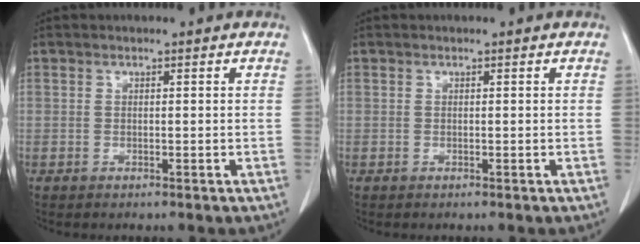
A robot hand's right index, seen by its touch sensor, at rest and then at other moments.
{"total": 0.0}